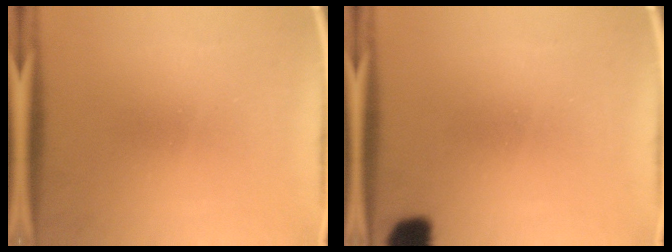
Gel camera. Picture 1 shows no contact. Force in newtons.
{"total": 5.0}